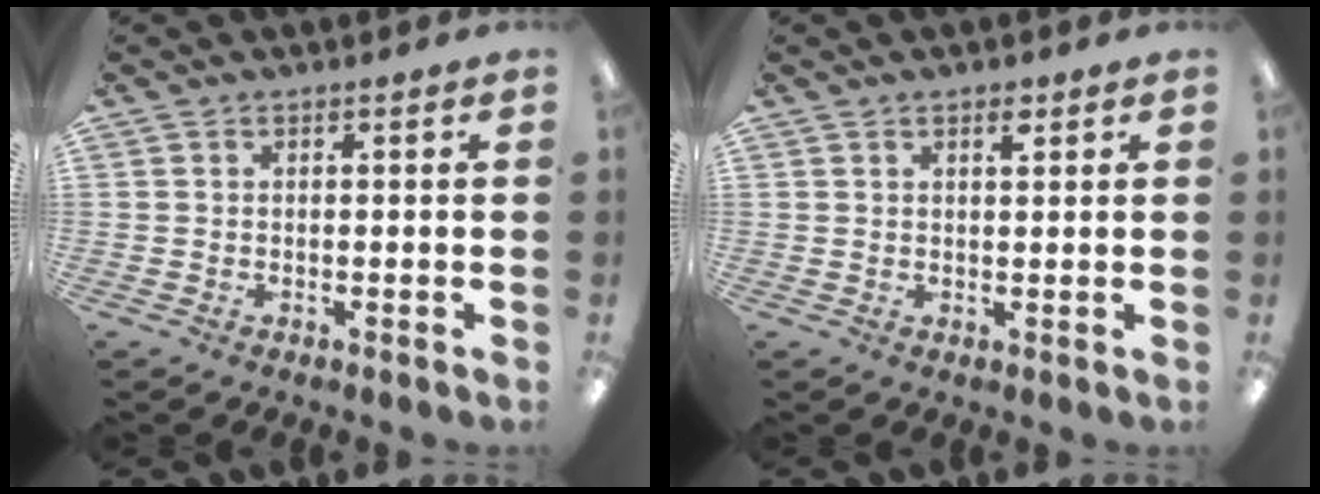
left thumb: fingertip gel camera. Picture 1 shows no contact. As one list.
[{"total": 2.4, "force": [1.6, 0.7, 1.6], "torque": [-0.019, -0.004, 0.025]}]